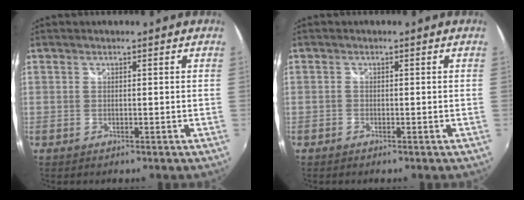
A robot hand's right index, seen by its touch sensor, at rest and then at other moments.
{"total": 0.7, "force": [-0.6, 0.3, 0.1], "torque": [-0.004, -0.001, -0.014]}